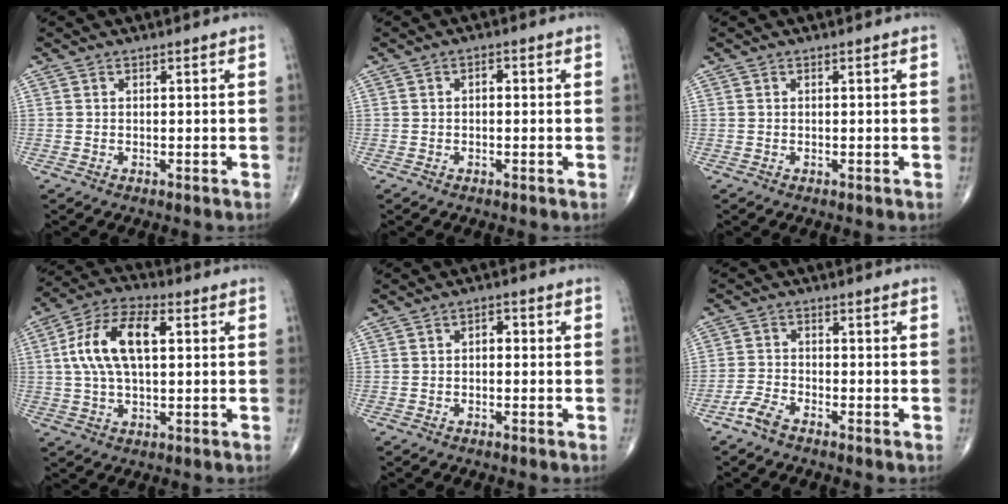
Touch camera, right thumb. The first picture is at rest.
{"total": 1.4, "force": [0.1, 0.8, 1.1], "torque": [-0.013, 0.006, -0.003]}
{"total": 0.0}
{"total": 13.5, "force": [2.4, 6.7, 11.5], "torque": [-0.226, 0.023, 0.042]}
{"total": 2.2, "force": [0.0, 1.4, 1.7], "torque": [-0.016, 0.009, -0.006]}
{"total": 3.4, "force": [-2.7, 1.0, 1.8], "torque": [-0.041, 0.008, -0.061]}